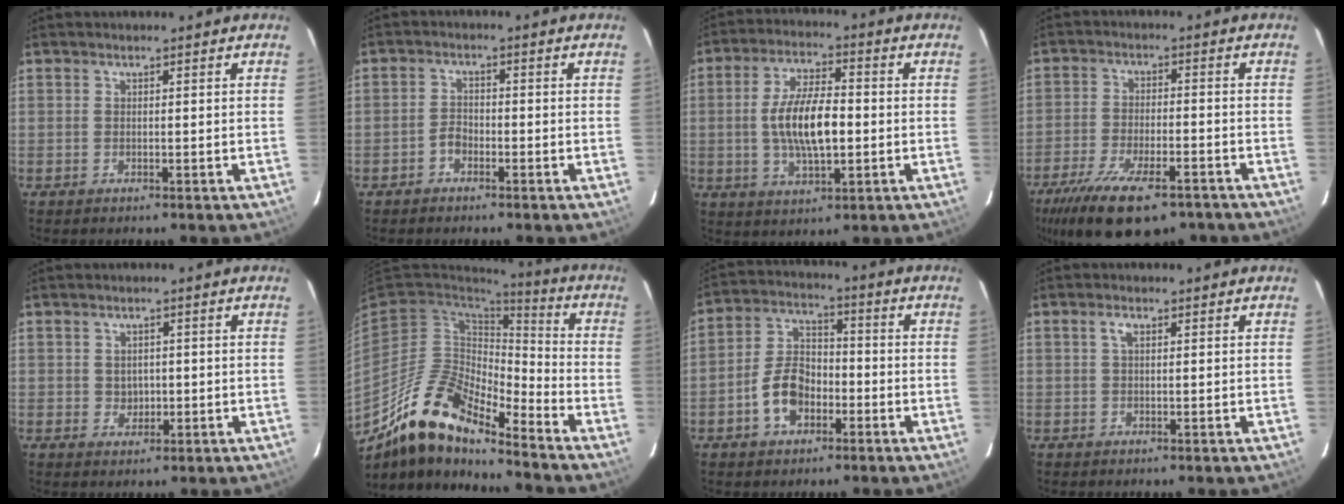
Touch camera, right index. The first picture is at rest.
{"total": 2.1, "force": [-1.5, 1.2, 0.9], "torque": [-0.018, 0.007, -0.027]}
{"total": 11.5, "force": [-1.0, 4.5, 10.6], "torque": [-0.204, 0.003, -0.015]}
{"total": 17.8, "force": [-12.3, 6.5, 11.0], "torque": [-0.228, -0.041, -0.196]}
{"total": 2.4, "force": [0.1, 2.3, 0.8], "torque": [-0.010, 0.006, 0.006]}
{"total": 16.9, "force": [-13.4, 4.8, 9.1], "torque": [-0.167, -0.010, -0.260]}
{"total": 8.9, "force": [-3.7, 5.7, 5.7], "torque": [-0.116, 0.023, -0.060]}
{"total": 1.7, "force": [0.6, 0.7, 1.4], "torque": [-0.029, 0.005, 0.011]}